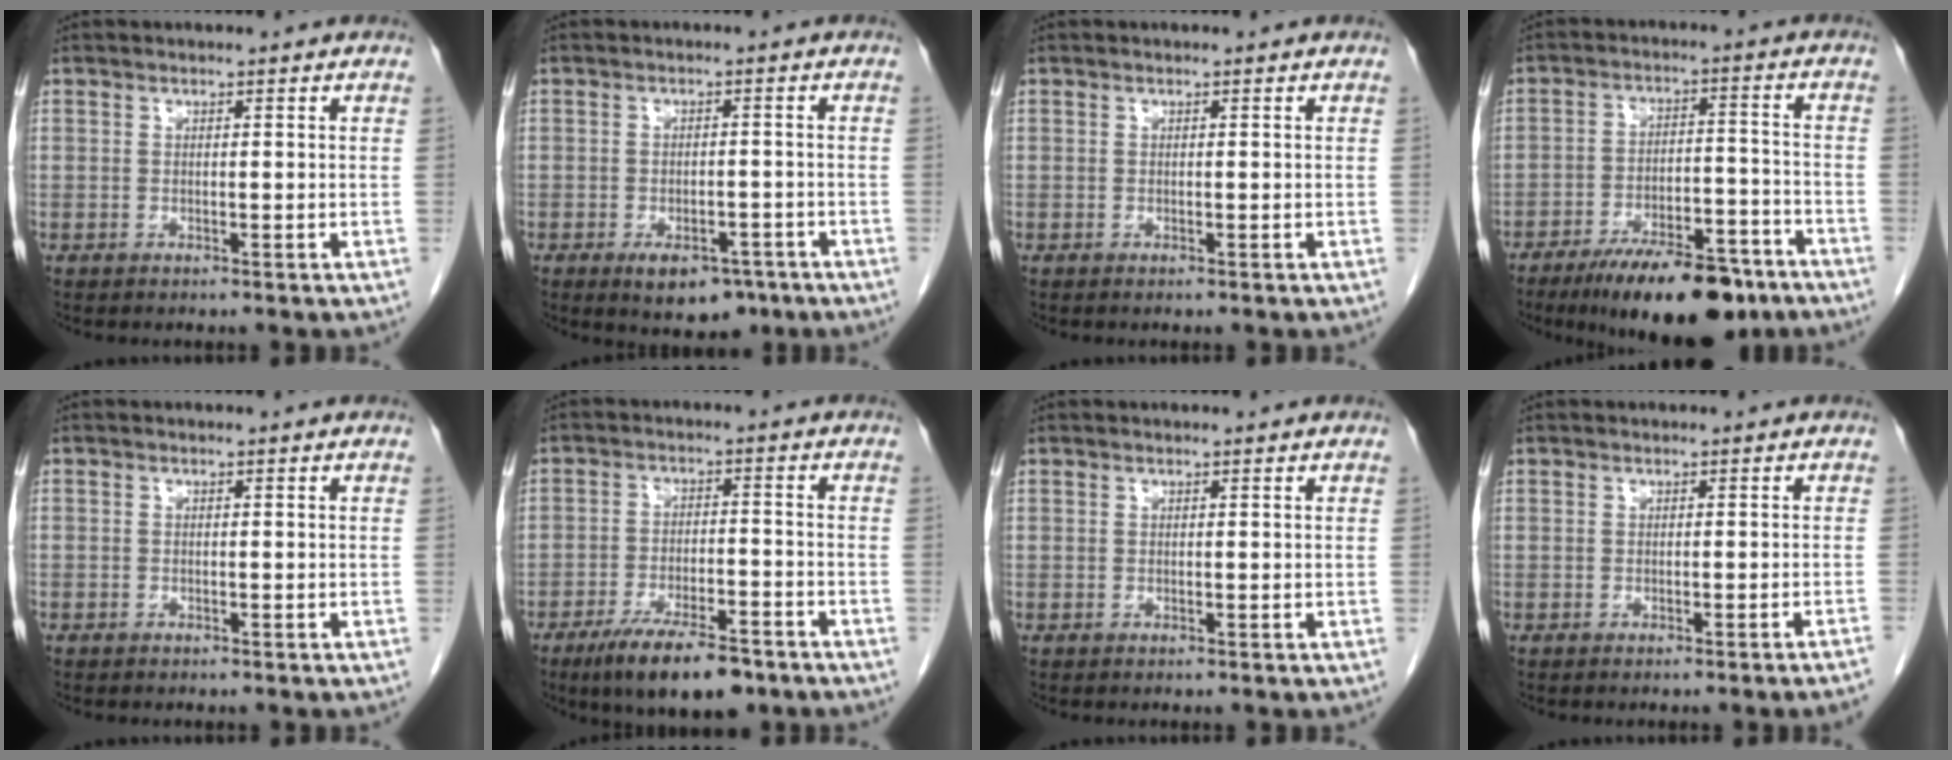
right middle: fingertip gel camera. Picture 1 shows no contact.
{"total": 7.0, "force": [-4.4, 3.7, 4.0], "torque": [-0.052, 0.002, -0.058]}
{"total": 0.0}
{"total": 15.4, "force": [-11.4, 4.6, 9.3], "torque": [-0.124, 0.007, -0.180]}
{"total": 0.6, "force": [-0.5, 0.4, 0.1], "torque": [-0.004, 0.004, -0.008]}
{"total": 11.3, "force": [-8.1, 3.2, 7.3], "torque": [-0.116, -0.013, -0.133]}
{"total": 0.0}
{"total": 2.7, "force": [-2.1, -0.9, 1.4], "torque": [-0.015, 0.007, -0.026]}